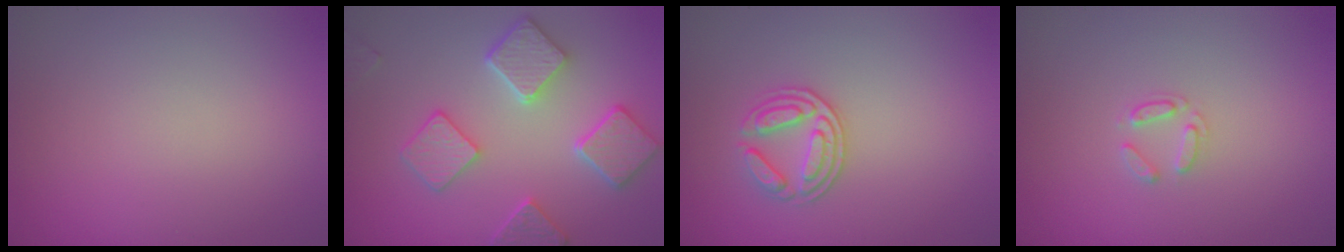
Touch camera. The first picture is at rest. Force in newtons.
{"total": 5.1, "press": 4.6, "slide": 2.0}
{"total": 2.9, "press": 2.6, "slide": 1.1}
{"total": 1.5, "press": 1.4, "slide": 0.2}